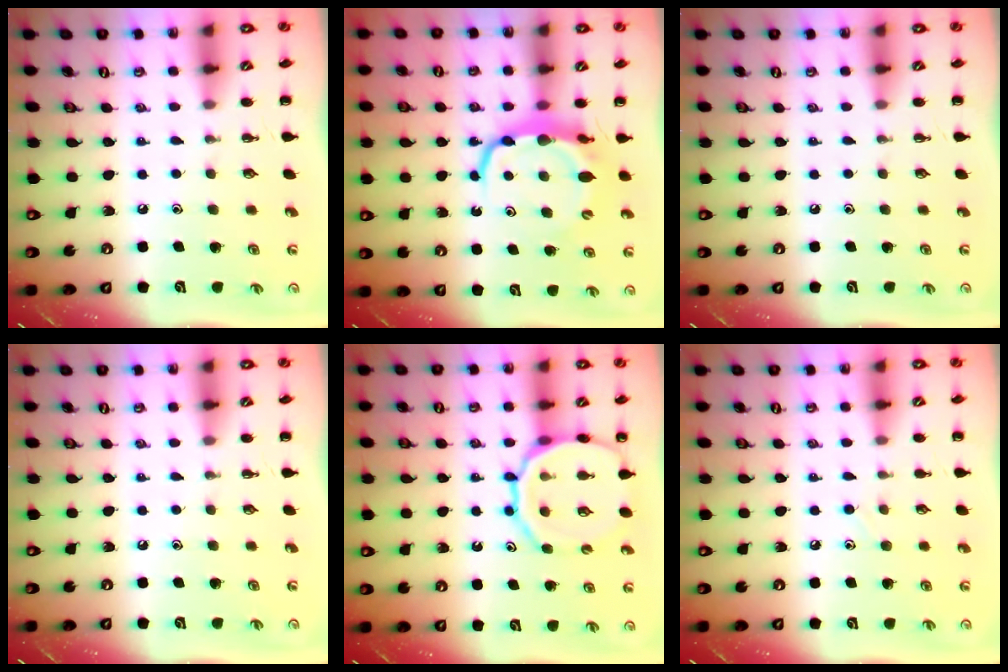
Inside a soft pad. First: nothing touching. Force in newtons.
{"total": 8.1, "press": 8.0, "slide": 1.2}
{"total": 0.0}
{"total": 0.0}
{"total": 15.9, "press": 15.7, "slide": 2.3}
{"total": 5.8, "press": 5.4, "slide": 2.1}